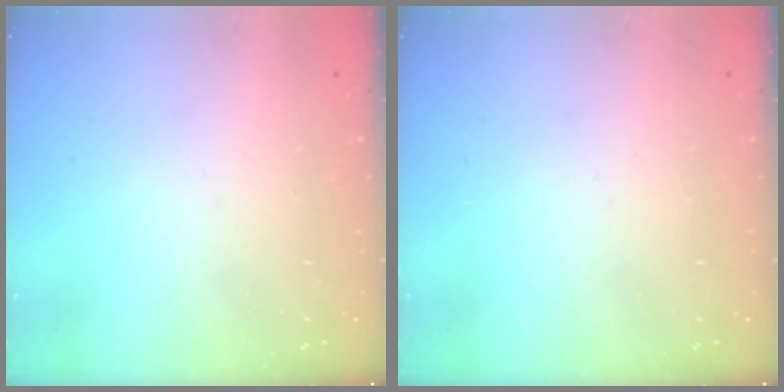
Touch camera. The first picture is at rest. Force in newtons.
{"total": 0.0}